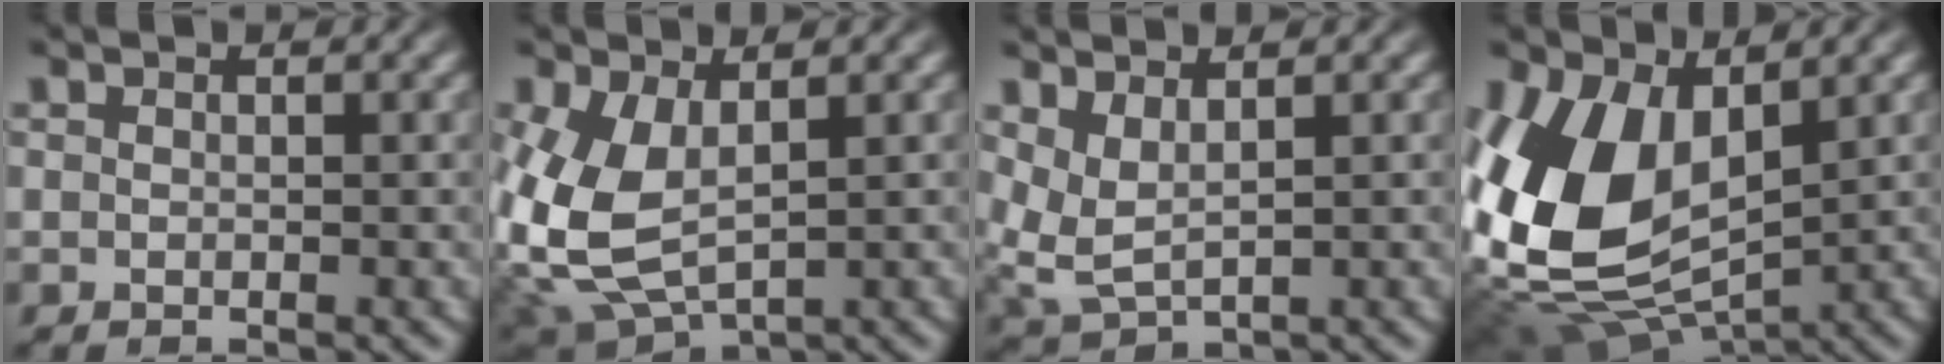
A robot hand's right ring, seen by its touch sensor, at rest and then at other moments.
{"total": 8.5, "force": [-0.6, 6.8, 5.1], "torque": [-0.163, -0.045, 0.015]}
{"total": 4.9, "force": [1.0, 4.1, 2.3], "torque": [-0.095, -0.029, 0.032]}
{"total": 12.2, "force": [-0.7, 8.6, 8.6], "torque": [-0.206, -0.048, 0.015]}